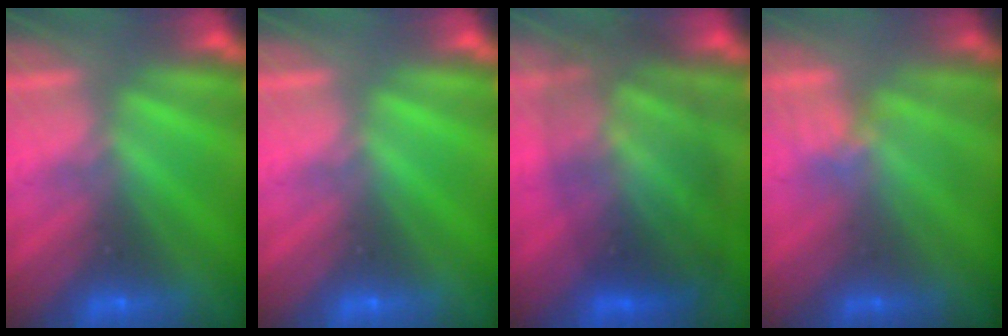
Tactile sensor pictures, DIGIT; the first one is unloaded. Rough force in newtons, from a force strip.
{"total": 0.0}
{"total": 10.8}
{"total": 2.3}